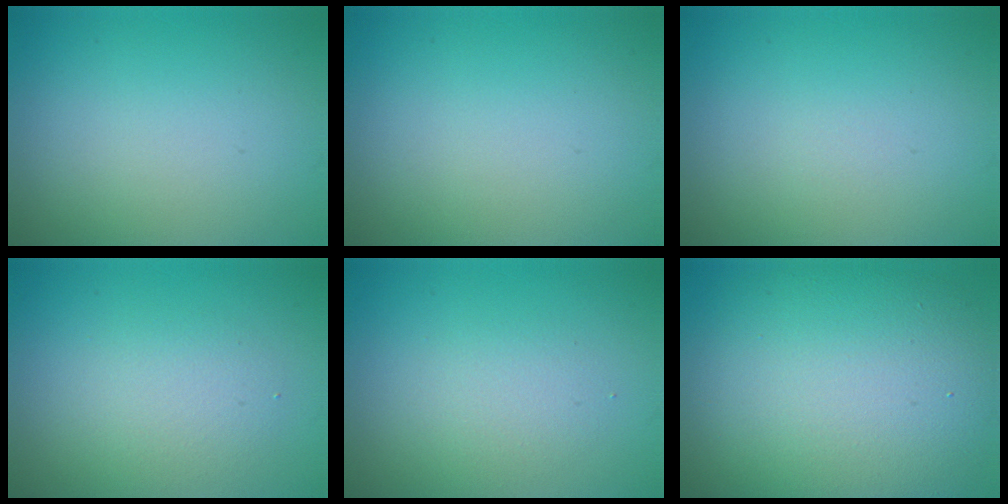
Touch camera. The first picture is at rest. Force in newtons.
{"total": 0.0}
{"total": 0.0}
{"total": 2.7, "press": 2.7, "slide": 0.1}
{"total": 2.0, "press": 2.0, "slide": 0.1}
{"total": 13.9, "press": 13.9, "slide": 1.0}